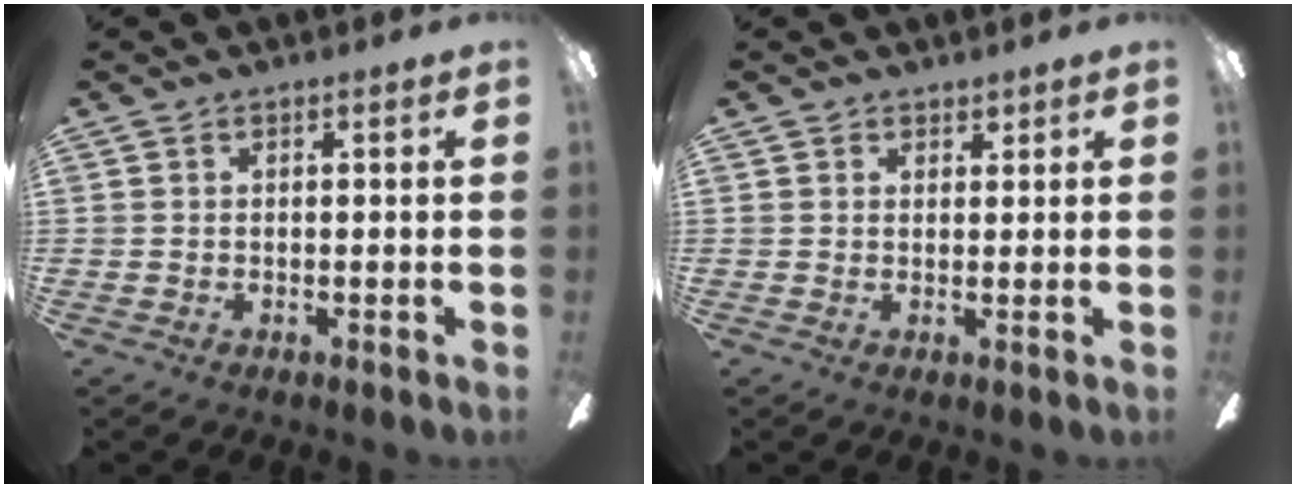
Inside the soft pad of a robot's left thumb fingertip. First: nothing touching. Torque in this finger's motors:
{"motor_torque": [0.09, -0.18, -0.26, 0.04, -0.03]}